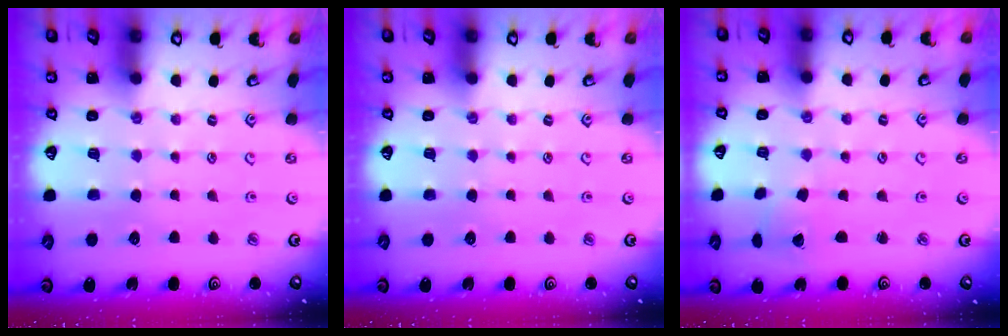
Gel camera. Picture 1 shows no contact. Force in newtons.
{"total": 0.0}
{"total": 2.0, "press": 2.0, "slide": 0.3}